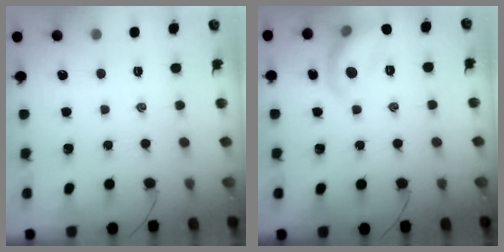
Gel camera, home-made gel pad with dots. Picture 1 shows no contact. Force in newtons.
{"total": 10.9, "press": 10.9, "slide": 1.0}